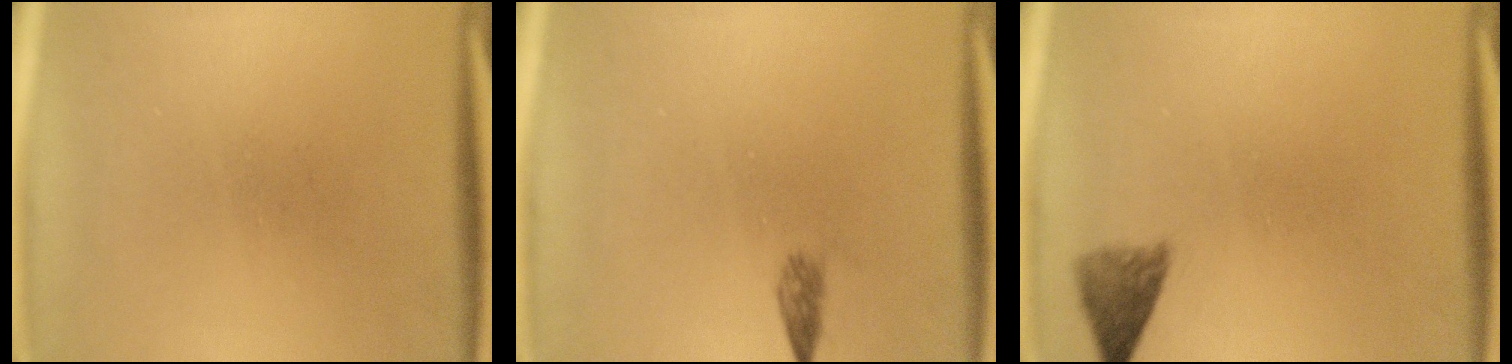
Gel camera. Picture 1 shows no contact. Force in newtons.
{"total": 1.3}
{"total": 2.8}